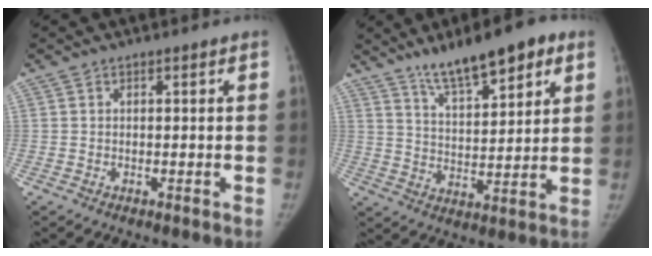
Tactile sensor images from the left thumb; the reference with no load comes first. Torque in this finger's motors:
{"motor_torque": [0.73, -0.29, 0.98, -0.94, 0.36]}